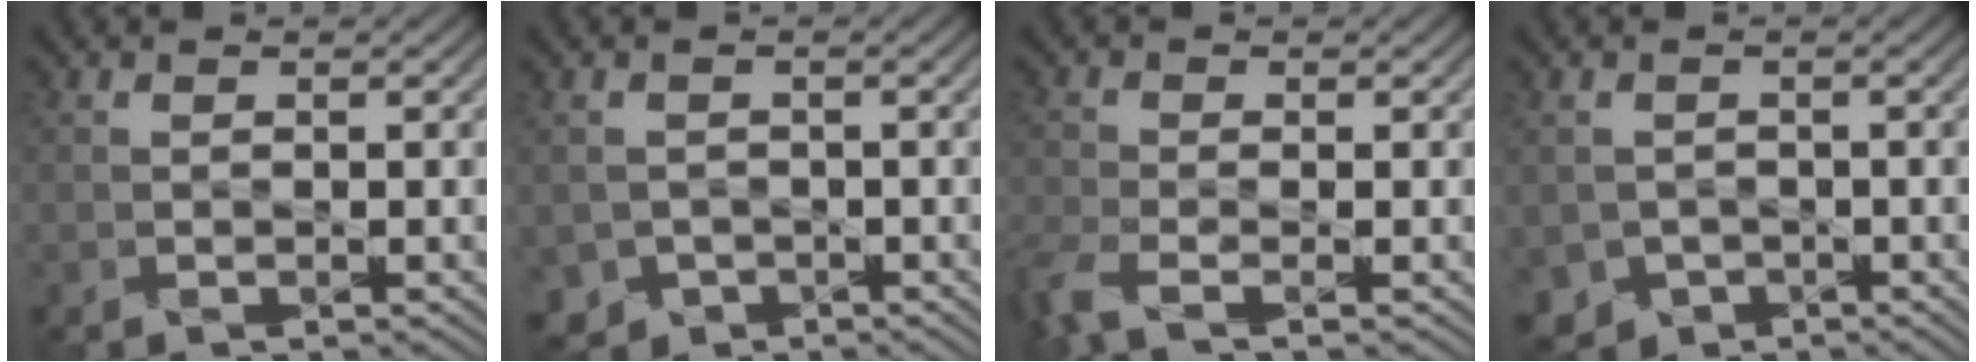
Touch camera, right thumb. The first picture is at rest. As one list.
[{"total": 2.8, "force": [-1.4, 2.4, 0.5], "torque": [-0.019, -0.014, -0.028]}, {"total": 4.5, "force": [-2.8, 1.5, 3.3], "torque": [-0.084, -0.012, -0.068]}, {"total": 3.2, "force": [-1.5, 2.7, 0.7], "torque": [-0.026, -0.015, -0.030]}]